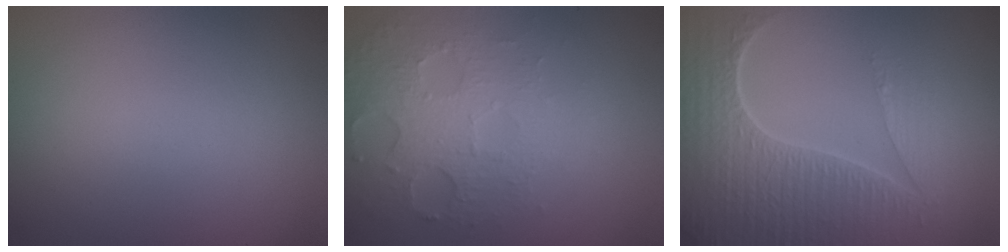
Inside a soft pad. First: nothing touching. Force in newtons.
{"total": 5.1, "press": 3.5, "slide": 3.7}
{"total": 7.7, "press": 5.7, "slide": 5.2}